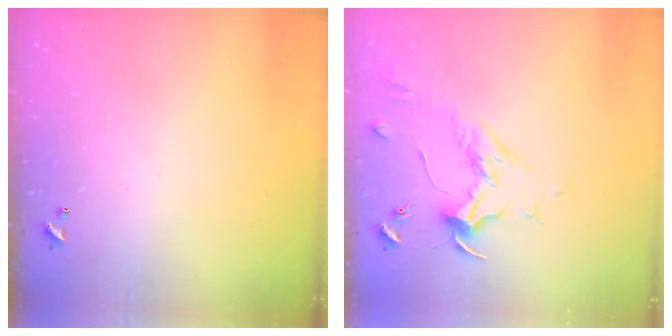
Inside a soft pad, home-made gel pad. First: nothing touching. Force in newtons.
{"total": 2.0, "press": 1.9, "slide": 0.7}